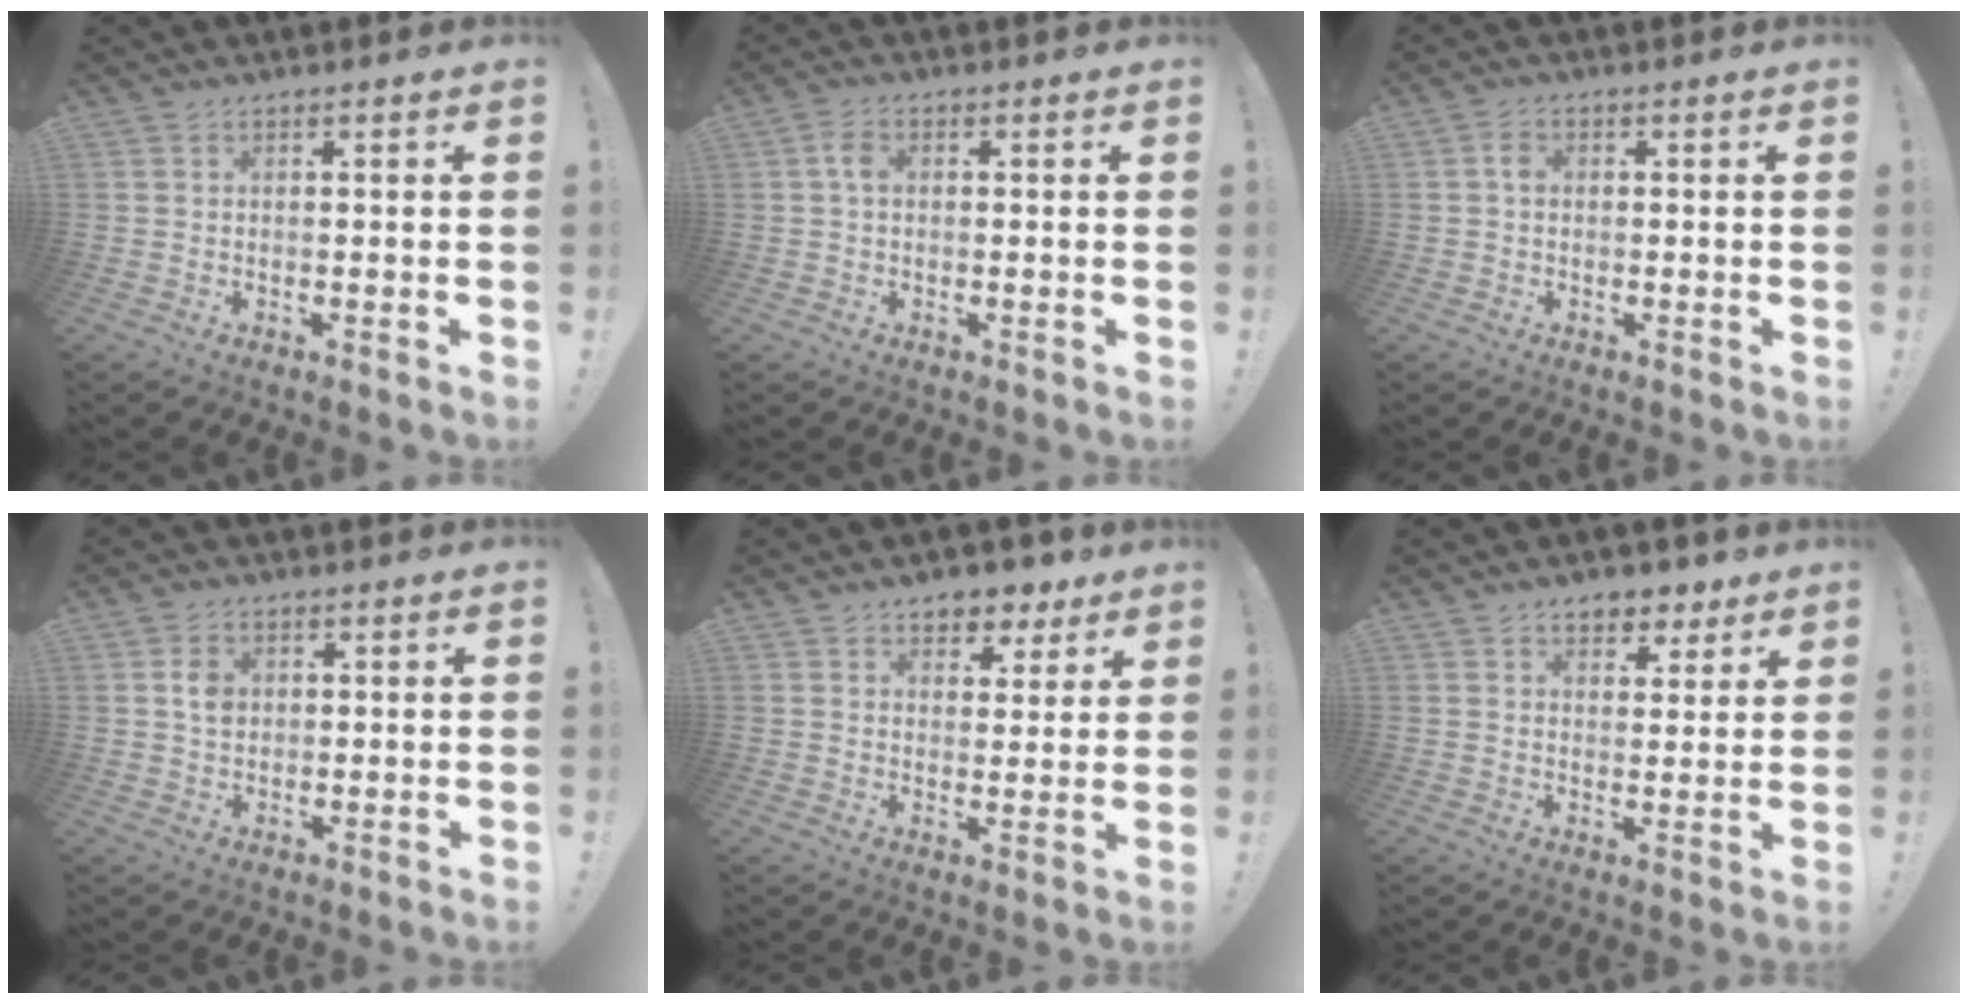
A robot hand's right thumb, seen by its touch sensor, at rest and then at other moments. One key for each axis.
{"total": 3.4, "fx": 0.4, "fy": 2.2, "fz": 2.6, "tx": -0.049, "ty": 0.009, "tz": 0.006}
{"total": 2.6, "fx": -0.3, "fy": 2.1, "fz": 1.5, "tx": -0.027, "ty": 0.009, "tz": -0.007}
{"total": 4.3, "fx": 0.8, "fy": 3.4, "fz": 2.5, "tx": -0.033, "ty": 0.000, "tz": 0.013}
{"total": 6.8, "fx": 4.9, "fy": 4.4, "fz": 1.6, "tx": -0.005, "ty": -0.041, "tz": 0.089}
{"total": 6.6, "fx": 4.6, "fy": 4.3, "fz": 2.1, "tx": -0.015, "ty": -0.030, "tz": 0.083}